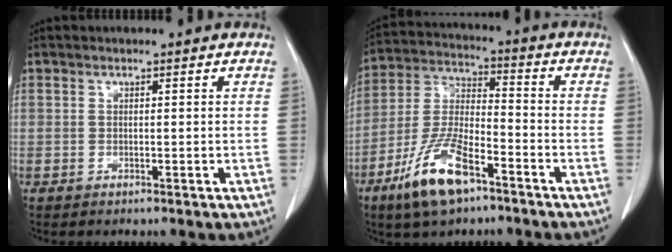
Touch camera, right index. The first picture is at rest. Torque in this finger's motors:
{"motor_torque": [1.24, -0.90, 0.66, 0.21]}